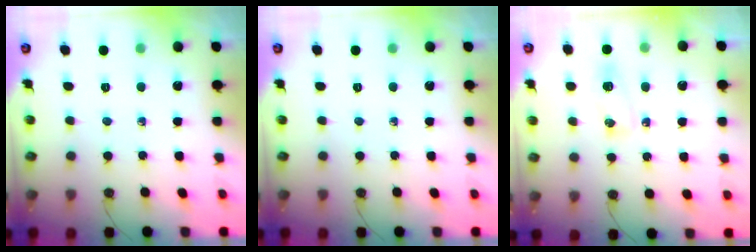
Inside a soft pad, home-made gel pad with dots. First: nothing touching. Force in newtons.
{"total": 0.0}
{"total": 7.7, "press": 6.3, "slide": 4.4}